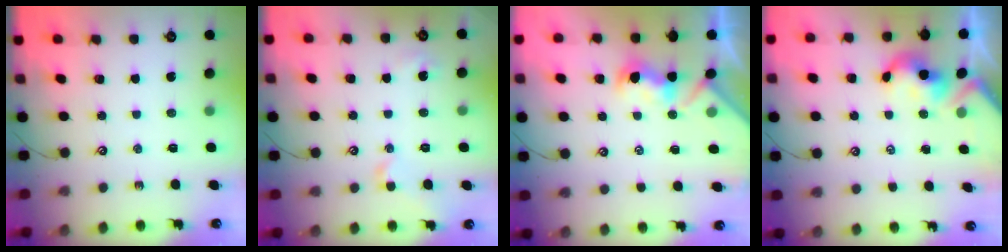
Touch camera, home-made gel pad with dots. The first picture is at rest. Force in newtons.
{"total": 2.2, "press": 2.1, "slide": 0.6}
{"total": 2.8, "press": 2.6, "slide": 0.9}
{"total": 3.1, "press": 3.1, "slide": 0.4}